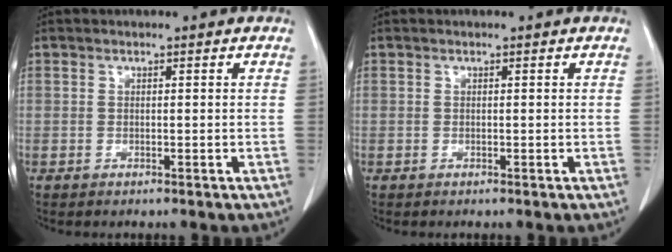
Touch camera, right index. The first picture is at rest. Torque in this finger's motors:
{"motor_torque": [0.00, 0.00, 0.01, 0.00]}